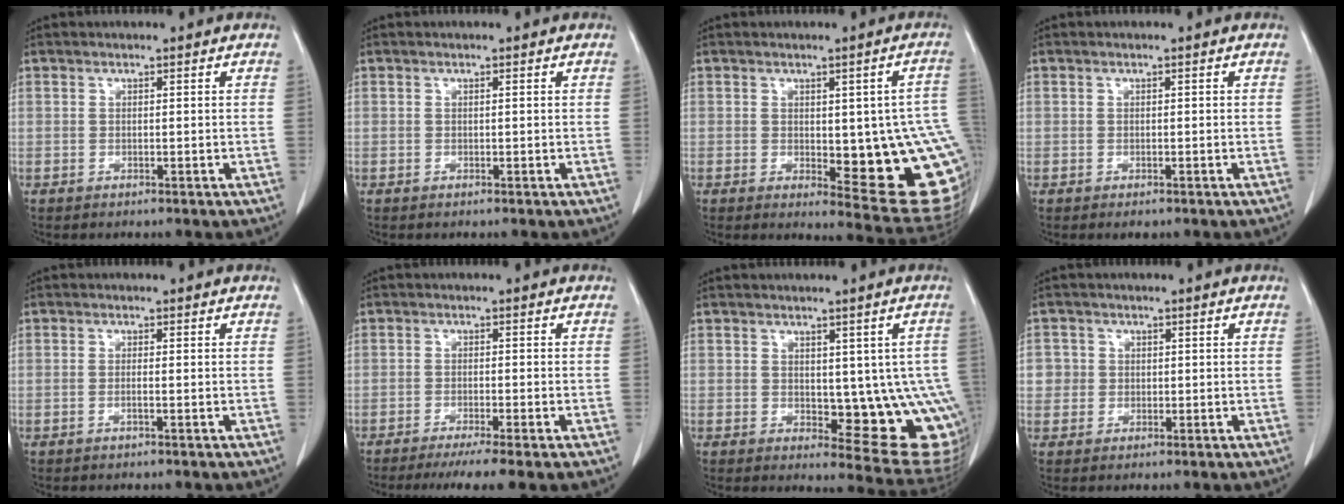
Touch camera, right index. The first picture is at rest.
{"total": 0.0}
{"total": 17.2, "force": [-2.0, 5.2, 16.3], "torque": [-0.134, 0.005, -0.002]}
{"total": 1.0, "force": [-0.6, 0.7, 0.5], "torque": [-0.003, 0.002, -0.006]}
{"total": 0.8, "force": [-0.3, -0.1, 0.7], "torque": [-0.013, 0.001, -0.007]}
{"total": 6.4, "force": [-5.0, -0.6, 4.0], "torque": [-0.049, -0.015, -0.078]}
{"total": 11.6, "force": [-0.5, 5.0, 10.5], "torque": [-0.097, -0.006, 0.005]}
{"total": 2.7, "force": [0.3, 2.7, 0.0], "torque": [0.018, 0.007, 0.003]}